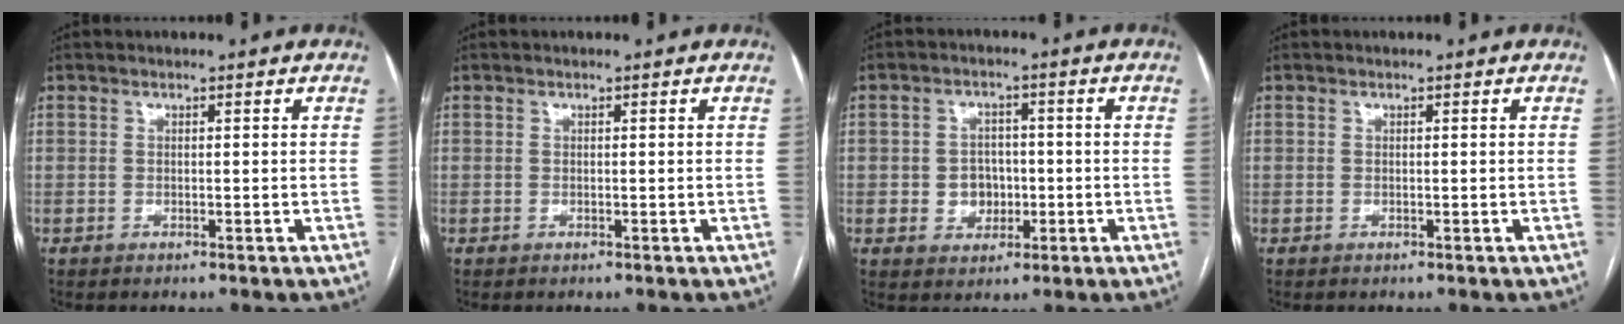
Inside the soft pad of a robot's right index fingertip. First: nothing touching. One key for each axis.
{"total": 0.0}
{"total": 5.1, "fx": -0.7, "fy": 4.3, "fz": 2.5, "tx": -0.039, "ty": 0.012, "tz": -0.004}
{"total": 0.0}